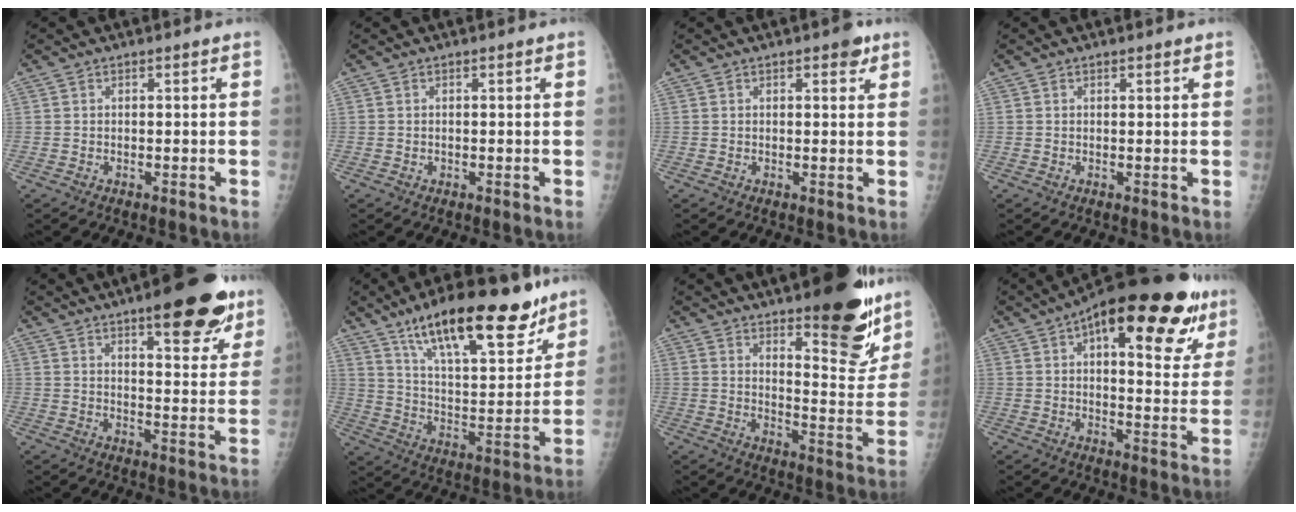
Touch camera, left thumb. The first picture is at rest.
{"total": 0.0}
{"total": 2.8, "force": [1.7, 1.2, 1.9], "torque": [-0.014, -0.005, 0.018]}
{"total": 0.9, "force": [0.7, 0.3, 0.4], "torque": [-0.006, -0.003, 0.009]}
{"total": 16.9, "force": [10.5, 5.4, 12.1], "torque": [-0.122, -0.049, 0.144]}
{"total": 24.2, "force": [16.1, 8.1, 16.1], "torque": [-0.215, -0.062, 0.263]}
{"total": 19.0, "force": [12.8, 5.8, 12.8], "torque": [-0.121, -0.102, 0.177]}
{"total": 26.6, "force": [13.6, 10.5, 20.3], "torque": [-0.259, -0.006, 0.191]}